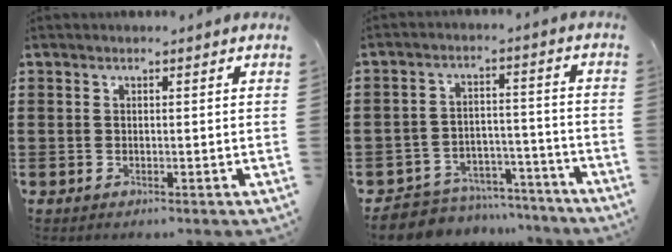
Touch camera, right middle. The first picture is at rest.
{"total": 6.4, "force": [-6.2, 1.6, 0.3], "torque": [-0.003, 0.022, -0.122]}